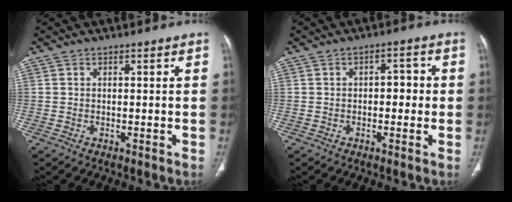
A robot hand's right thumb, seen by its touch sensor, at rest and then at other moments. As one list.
[{"total": 3.6, "force": [-0.2, 2.2, 2.8], "torque": [-0.019, 0.012, -0.009]}]